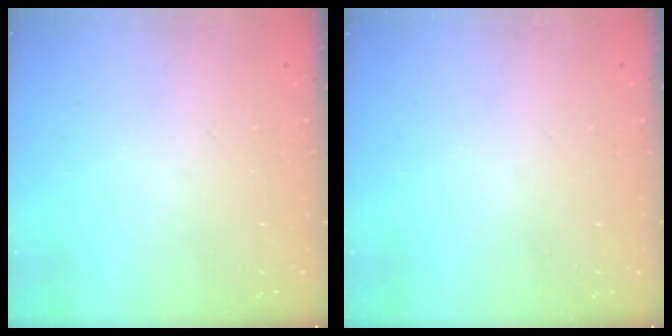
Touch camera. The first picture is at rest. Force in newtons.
{"total": 0.0}